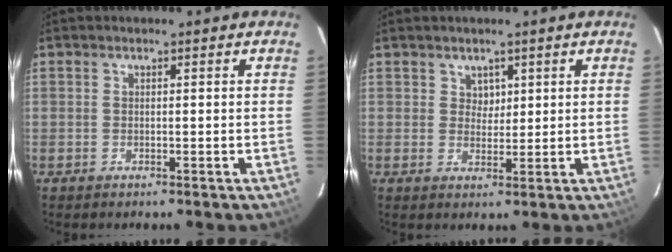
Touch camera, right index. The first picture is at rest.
{"total": 2.4, "force": [1.3, 2.0, 0.3], "torque": [0.000, 0.005, 0.024]}